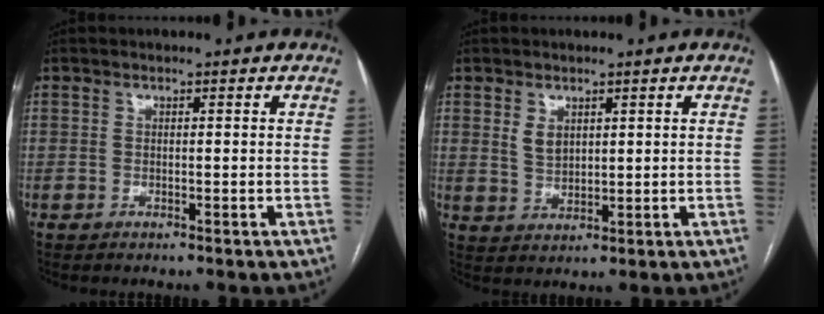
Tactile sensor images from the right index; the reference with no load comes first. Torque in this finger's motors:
{"motor_torque": [0.03, 0.01, 0.06, 0.05]}